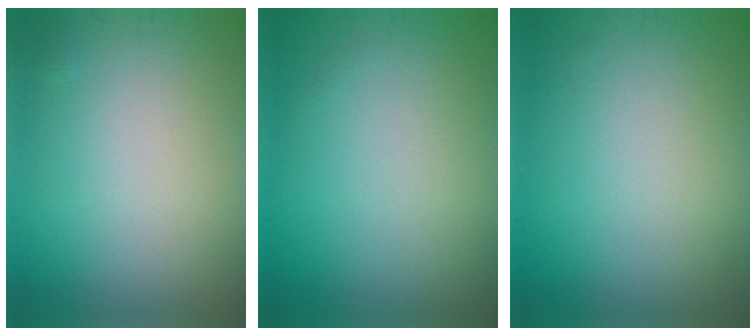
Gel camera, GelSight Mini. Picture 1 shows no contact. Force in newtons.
{"total": 0.0}
{"total": 0.0}